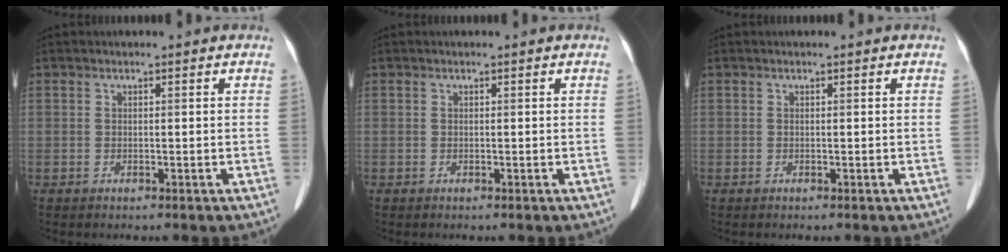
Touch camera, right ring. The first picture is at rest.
{"total": 0.0}
{"total": 0.0}